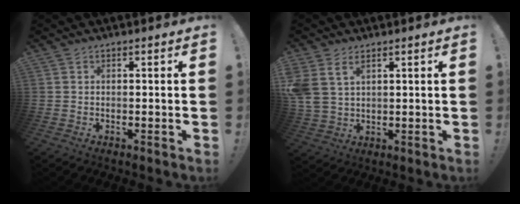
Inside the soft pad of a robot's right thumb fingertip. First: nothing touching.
{"total": 6.5, "force": [3.3, 4.1, 3.8], "torque": [-0.070, -0.013, 0.067]}